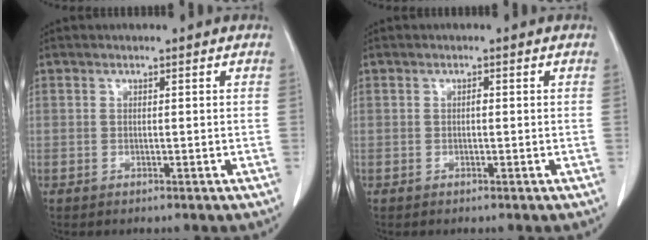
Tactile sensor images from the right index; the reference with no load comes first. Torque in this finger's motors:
{"motor_torque": [0.04, -0.02, 0.05, 0.01]}